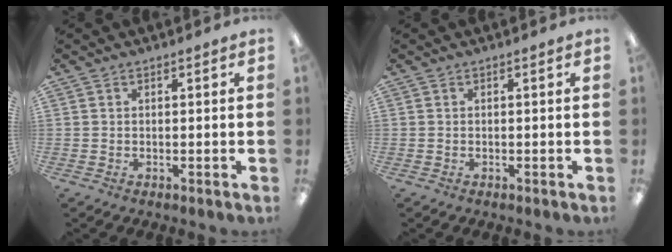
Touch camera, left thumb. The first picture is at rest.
{"total": 0.0}